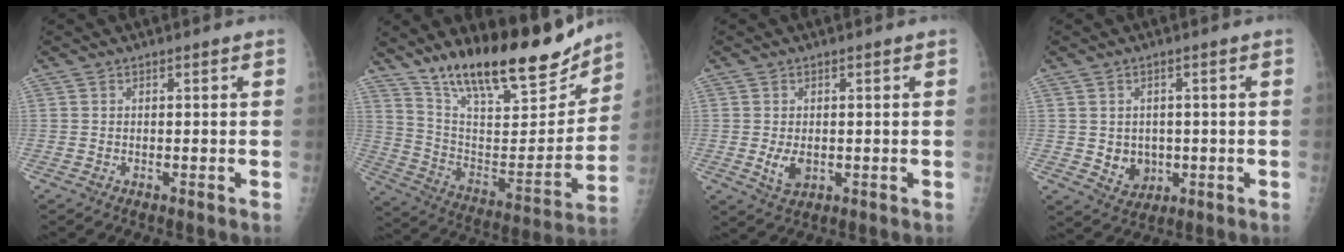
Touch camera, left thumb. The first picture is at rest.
{"total": 23.9, "force": [18.4, 7.2, 13.4], "torque": [-0.173, -0.087, 0.307]}
{"total": 3.8, "force": [-0.4, 2.5, 2.8], "torque": [-0.048, -0.007, 0.000]}
{"total": 5.2, "force": [-0.4, 4.5, 2.6], "torque": [-0.017, -0.002, 0.009]}